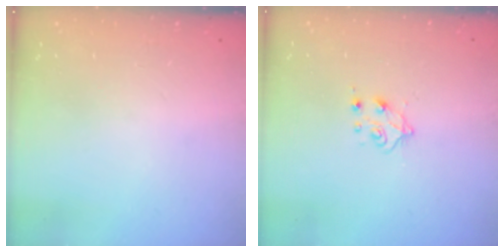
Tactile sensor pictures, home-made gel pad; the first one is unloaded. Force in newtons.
{"total": 5.5, "press": 5.4, "slide": 0.6}